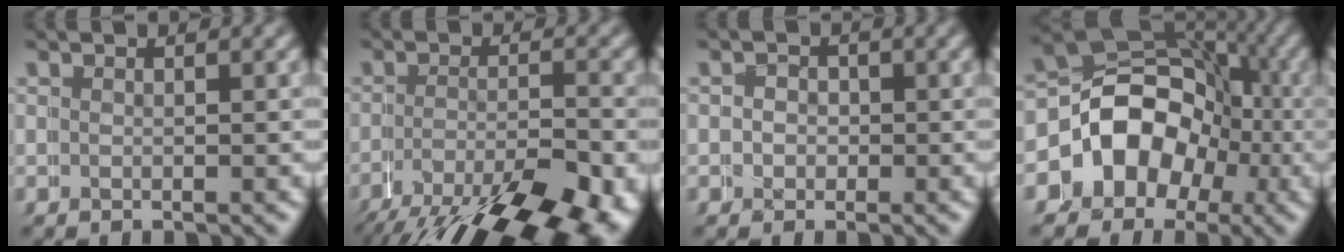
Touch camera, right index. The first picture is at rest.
{"total": 9.7, "force": [-4.9, 4.0, 7.3], "torque": [-0.118, -0.037, -0.061]}
{"total": 1.5, "force": [-0.2, 0.8, -1.2], "torque": [0.016, -0.011, -0.007]}
{"total": 14.0, "force": [-0.2, 12.3, 6.7], "torque": [-0.143, -0.017, -0.013]}